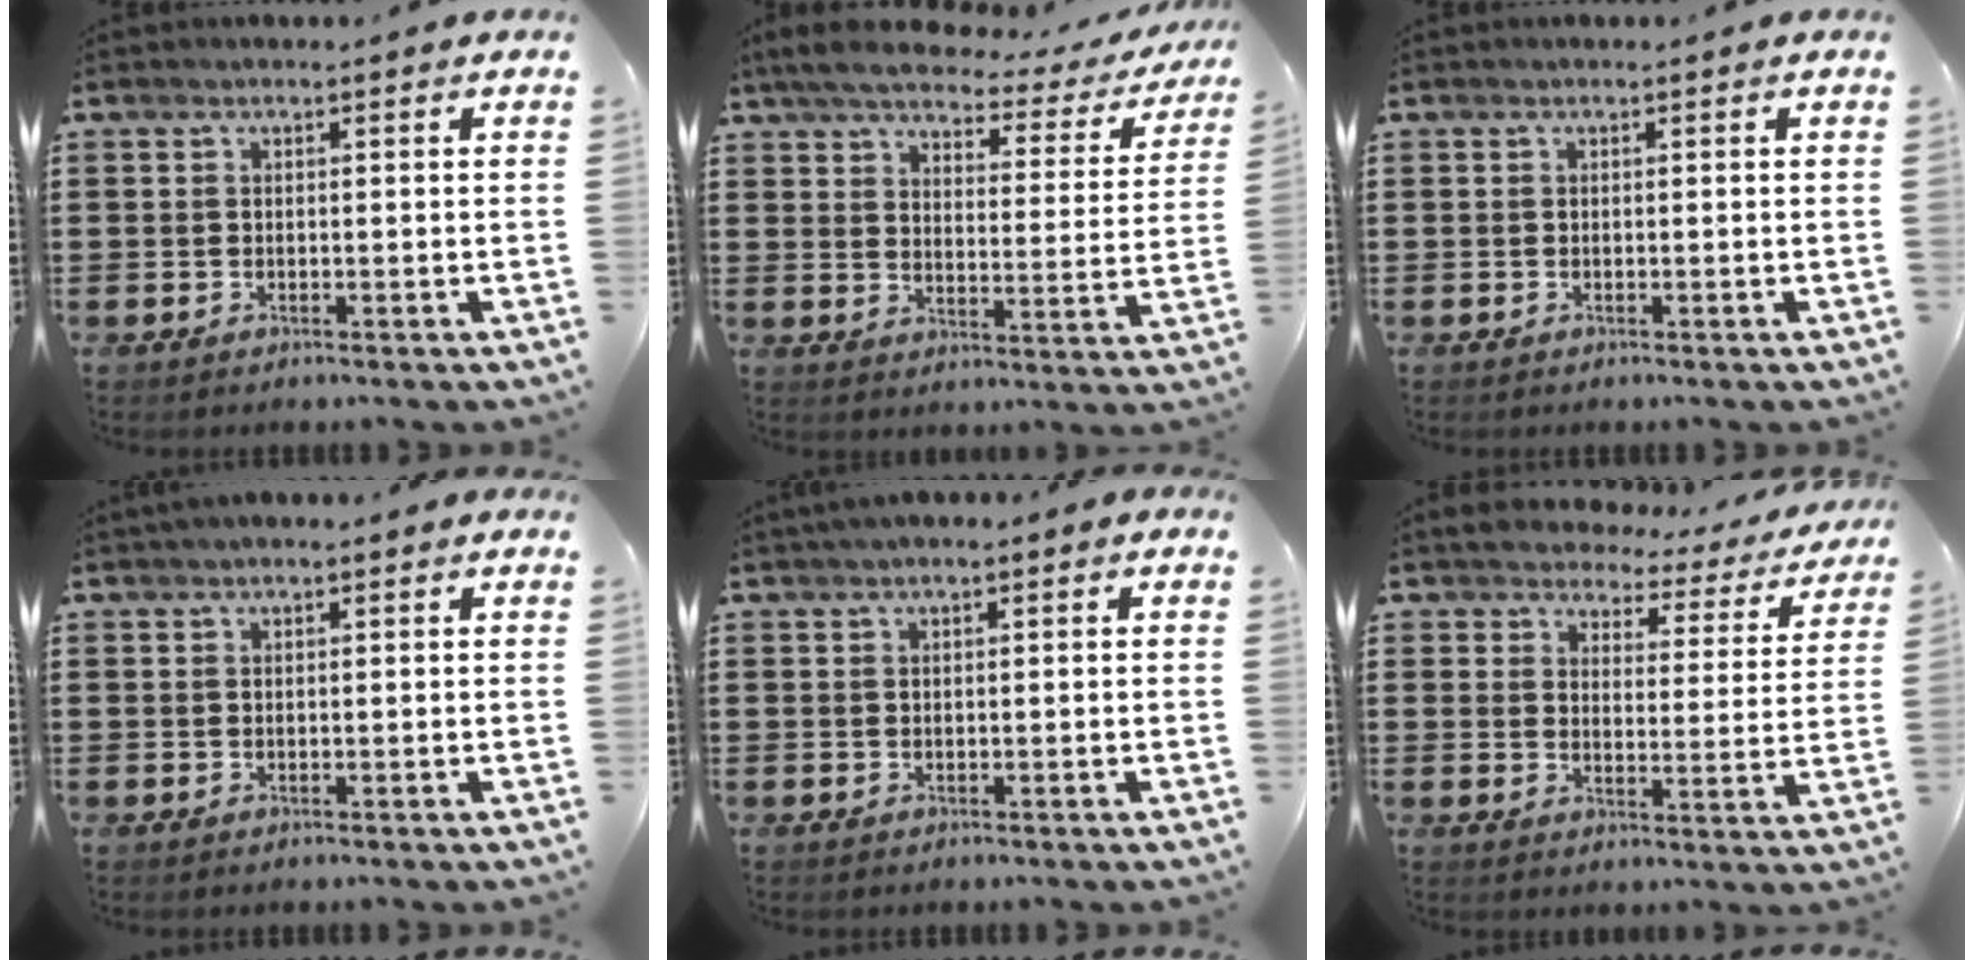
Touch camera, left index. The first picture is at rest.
{"total": 5.4, "force": [4.8, 0.8, 2.4], "torque": [-0.072, -0.026, 0.079]}
{"total": 0.0}
{"total": 0.9, "force": [0.3, 0.2, 0.8], "torque": [-0.014, 0.003, 0.005]}
{"total": 1.1, "force": [0.2, 0.4, 1.0], "torque": [-0.019, 0.003, 0.003]}
{"total": 3.4, "force": [3.3, 0.9, 0.0], "torque": [-0.025, -0.022, 0.051]}